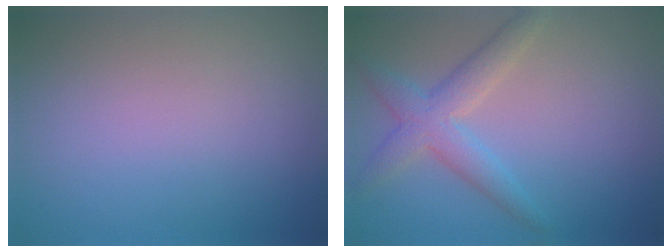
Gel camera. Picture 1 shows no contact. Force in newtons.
{"total": 3.7, "press": 3.7, "slide": 0.1}